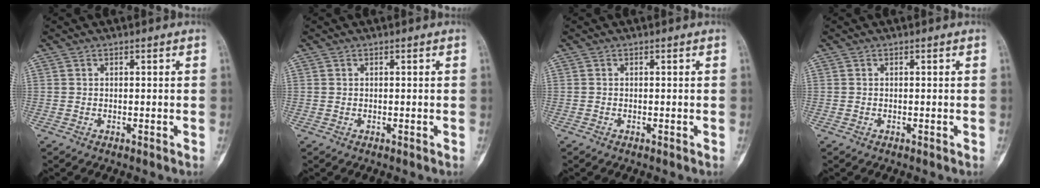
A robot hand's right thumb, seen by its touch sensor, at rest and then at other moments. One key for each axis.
{"total": 0.0}
{"total": 0.0}
{"total": 0.0}